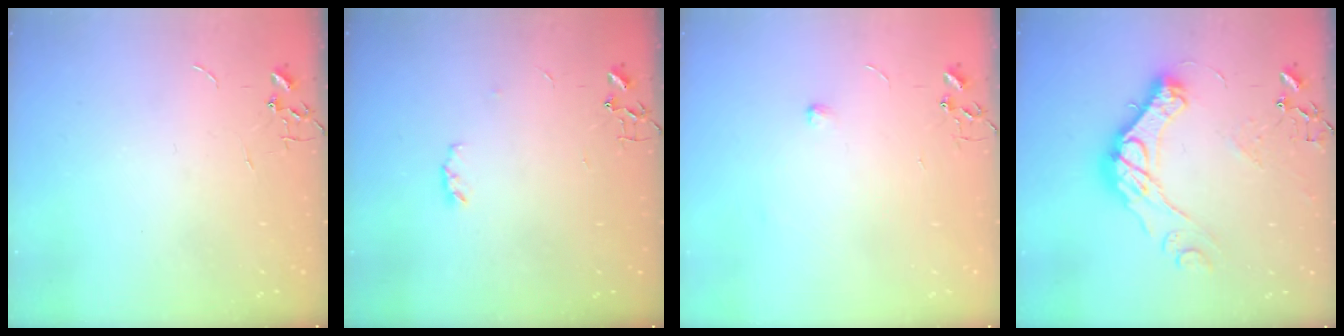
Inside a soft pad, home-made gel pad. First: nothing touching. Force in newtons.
{"total": 3.8, "press": 3.8, "slide": 0.6}
{"total": 5.2, "press": 5.2, "slide": 0.7}
{"total": 18.7, "press": 18.6, "slide": 1.4}